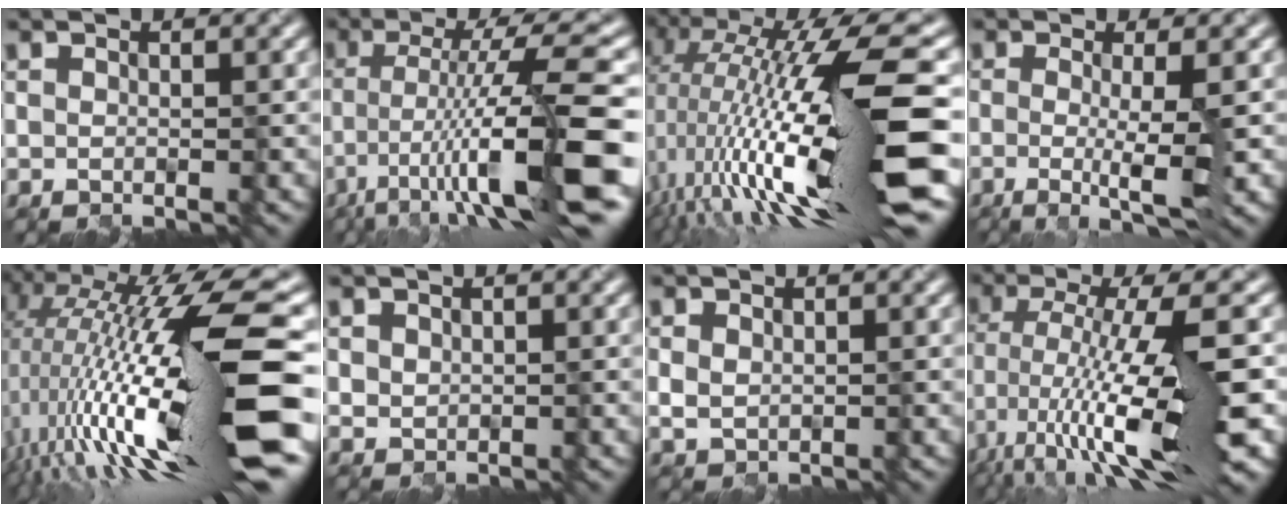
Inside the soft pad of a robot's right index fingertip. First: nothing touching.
{"total": 11.9, "force": [-4.9, 2.0, 10.7], "torque": [-0.168, 0.011, -0.079]}
{"total": 15.9, "force": [-0.6, 3.7, 15.4], "torque": [-0.256, 0.013, -0.004]}
{"total": 5.0, "force": [-0.8, 1.0, 4.8], "torque": [-0.078, -0.015, -0.015]}
{"total": 17.6, "force": [-0.5, 3.8, 17.2], "torque": [-0.283, 0.011, -0.007]}
{"total": 1.0, "force": [0.6, 0.8, 0.1], "torque": [-0.004, -0.004, 0.017]}
{"total": 1.2, "force": [0.3, 1.0, 0.6], "torque": [-0.016, -0.005, 0.012]}
{"total": 12.3, "force": [-4.0, 3.0, 11.2], "torque": [-0.208, 0.002, -0.065]}